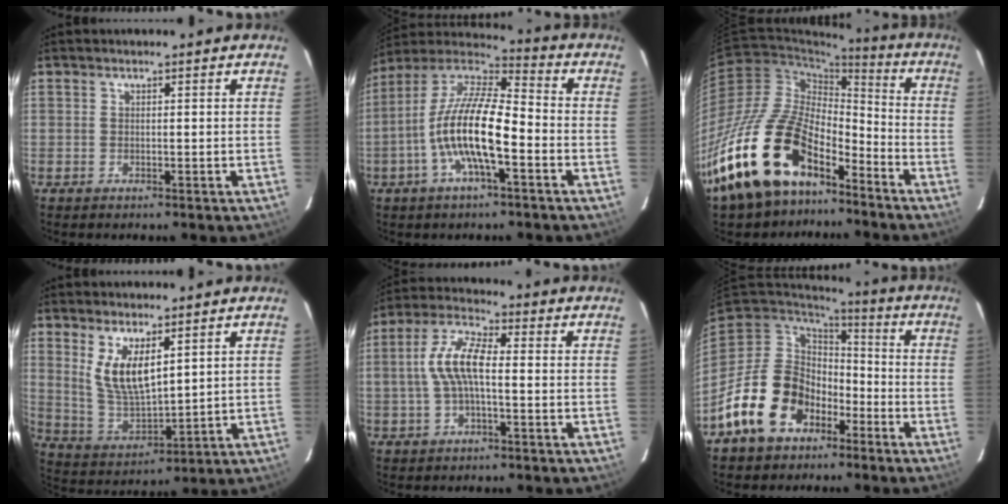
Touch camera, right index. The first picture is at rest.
{"total": 15.2, "force": [-4.8, 4.2, 13.7], "torque": [-0.262, -0.003, -0.097]}
{"total": 25.3, "force": [-17.1, 11.8, 14.3], "torque": [-0.297, -0.006, -0.304]}
{"total": 9.3, "force": [4.2, 3.5, 7.5], "torque": [-0.147, -0.013, 0.096]}
{"total": 8.5, "force": [-0.7, 3.0, 7.9], "torque": [-0.167, 0.017, -0.014]}
{"total": 15.6, "force": [-8.4, 11.1, 7.1], "torque": [-0.165, 0.017, -0.132]}